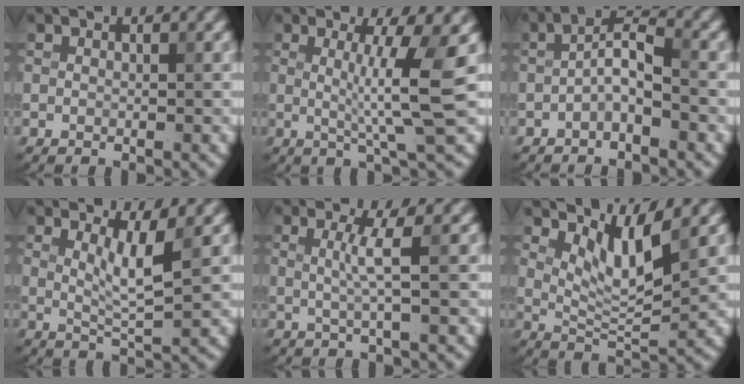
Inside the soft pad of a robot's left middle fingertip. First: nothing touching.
{"total": 5.0, "force": [0.4, 0.2, 5.0], "torque": [-0.086, -0.005, 0.010]}
{"total": 2.5, "force": [-1.4, 0.6, 2.0], "torque": [-0.036, 0.015, -0.027]}
{"total": 2.6, "force": [0.9, 0.2, 2.4], "torque": [-0.046, -0.006, 0.022]}
{"total": 2.0, "force": [0.1, 0.0, 2.0], "torque": [-0.043, 0.003, 0.001]}
{"total": 3.8, "force": [2.2, 0.9, 2.9], "torque": [-0.065, -0.011, 0.047]}